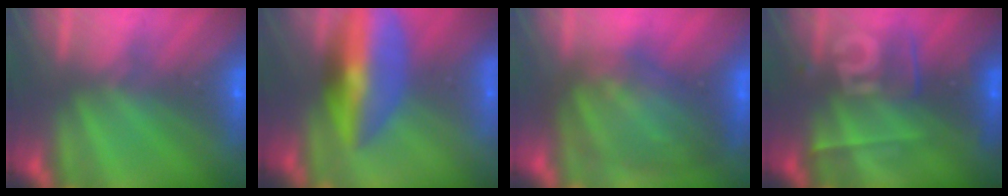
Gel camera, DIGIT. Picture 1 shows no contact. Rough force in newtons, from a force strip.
{"total": 7.6}
{"total": 5.6}
{"total": 2.5}